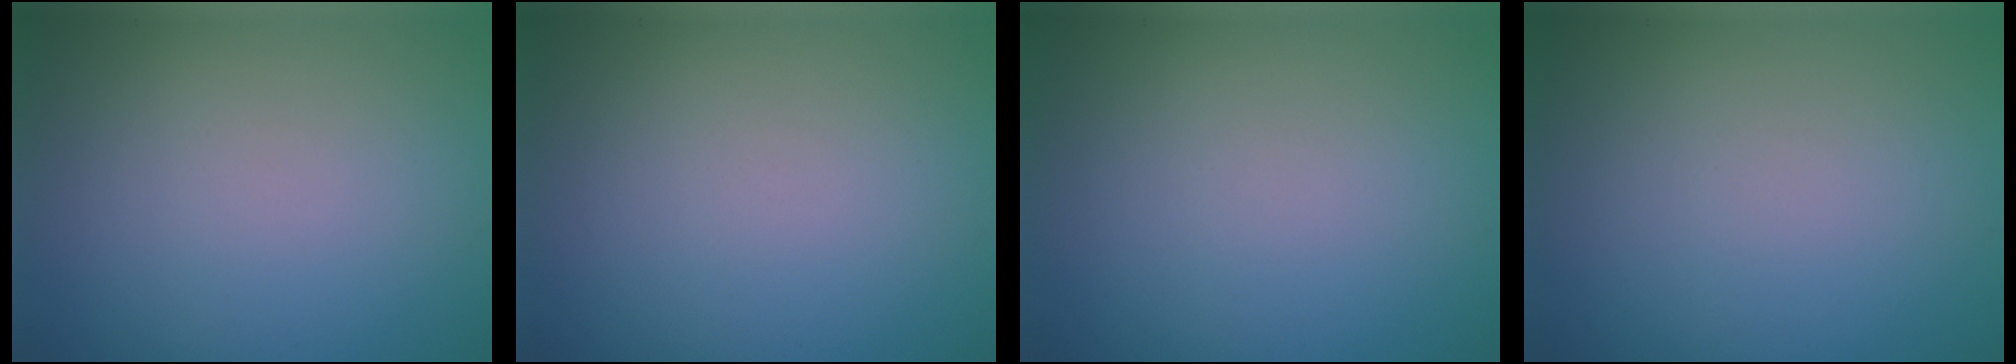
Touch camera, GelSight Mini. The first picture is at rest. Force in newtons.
{"total": 0.0}
{"total": 0.0}
{"total": 0.0}